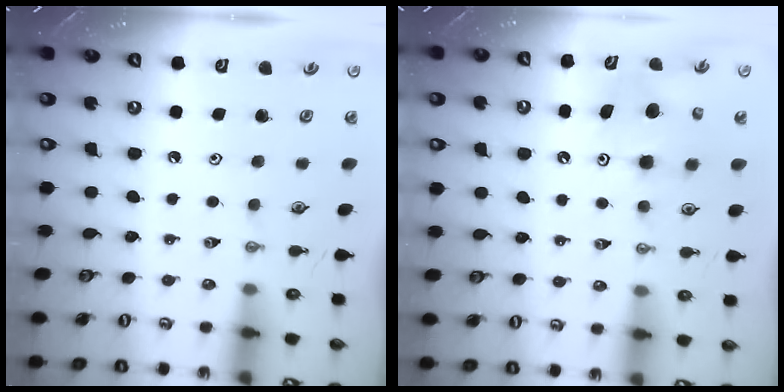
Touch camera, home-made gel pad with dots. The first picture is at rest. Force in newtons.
{"total": 7.3, "press": 7.3, "slide": 0.5}